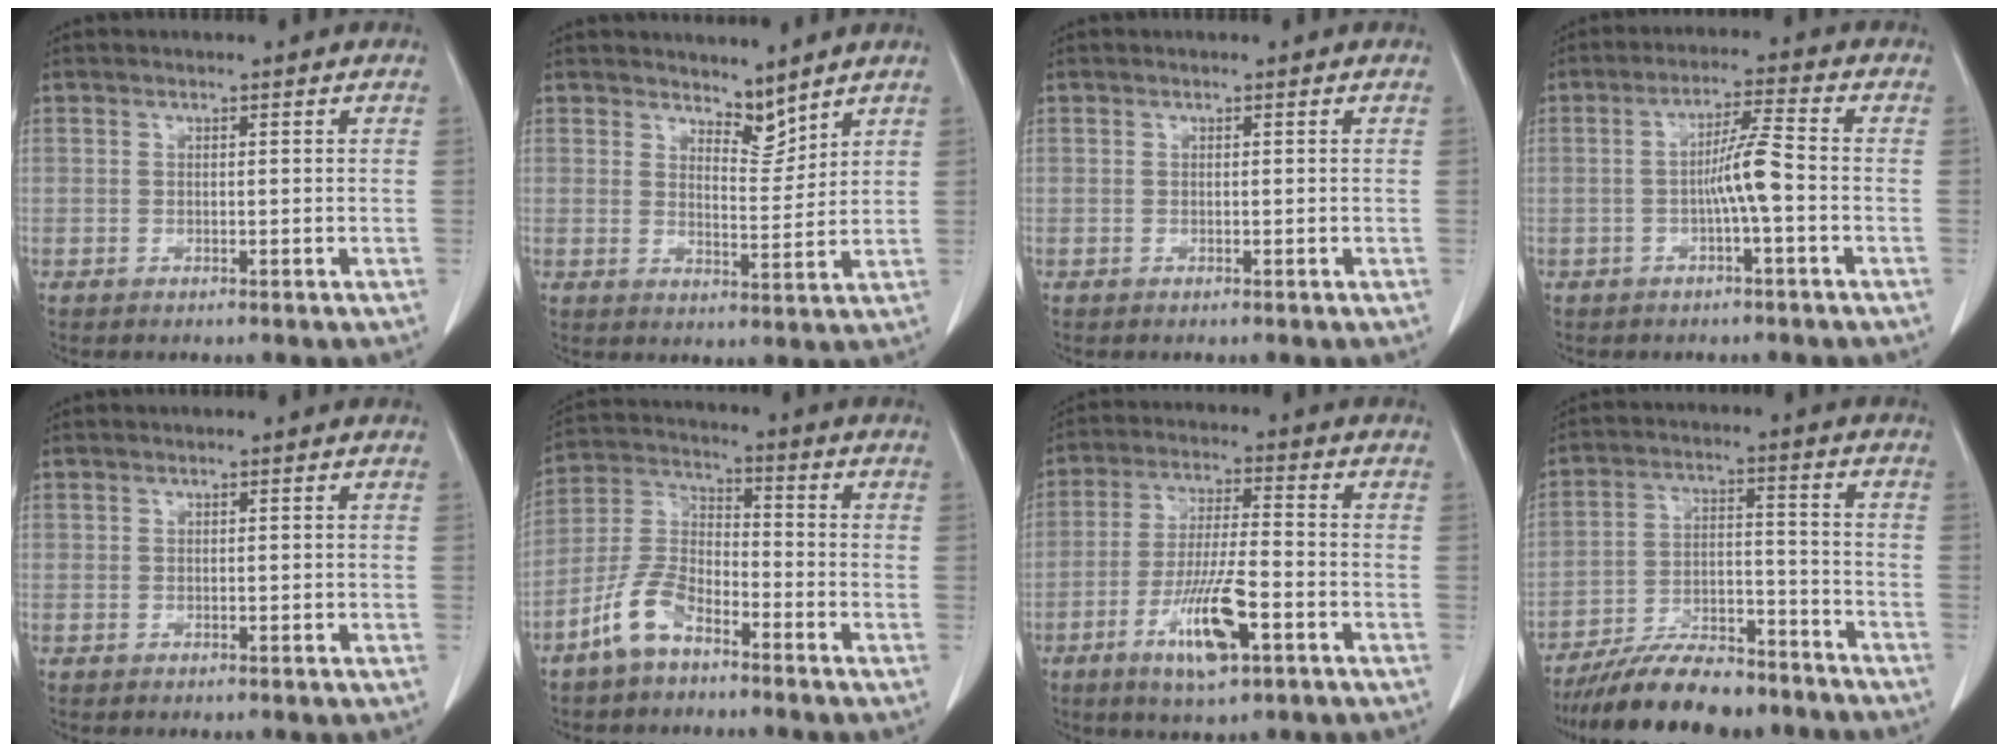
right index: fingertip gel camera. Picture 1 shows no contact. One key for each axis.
{"total": 4.2, "fx": 3.9, "fy": 1.3, "fz": 1.0, "tx": -0.010, "ty": -0.008, "tz": 0.068}
{"total": 0.0}
{"total": 5.6, "fx": -1.3, "fy": -0.2, "fz": 5.4, "tx": -0.098, "ty": 0.010, "tz": -0.024}
{"total": 0.0}
{"total": 8.4, "fx": -5.7, "fy": 3.5, "fz": 5.1, "tx": -0.124, "ty": 0.006, "tz": -0.119}
{"total": 10.8, "fx": -4.8, "fy": 1.8, "fz": 9.5, "tx": -0.181, "ty": -0.011, "tz": -0.083}
{"total": 15.1, "fx": -13.2, "fy": 3.9, "fz": 6.3, "tx": -0.099, "ty": 0.016, "tz": -0.214}